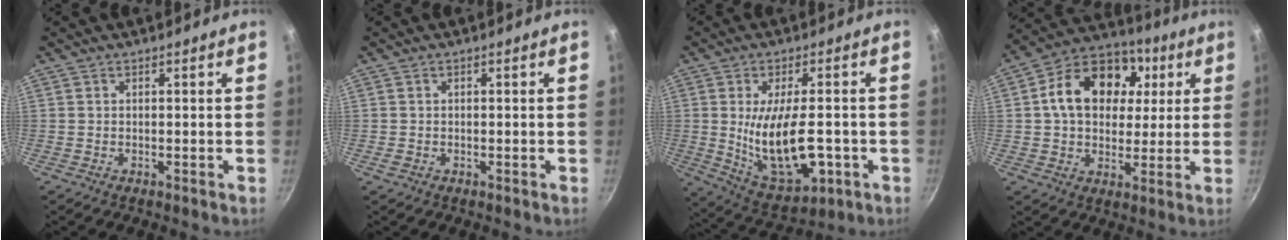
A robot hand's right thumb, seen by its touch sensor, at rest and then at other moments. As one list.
[{"total": 1.1, "force": [-0.4, 0.9, 0.4], "torque": [-0.006, 0.001, -0.006]}, {"total": 15.9, "force": [-2.4, 7.3, 14.0], "torque": [-0.218, -0.007, -0.021]}, {"total": 18.0, "force": [4.2, 13.4, 11.3], "torque": [-0.171, 0.021, 0.053]}]